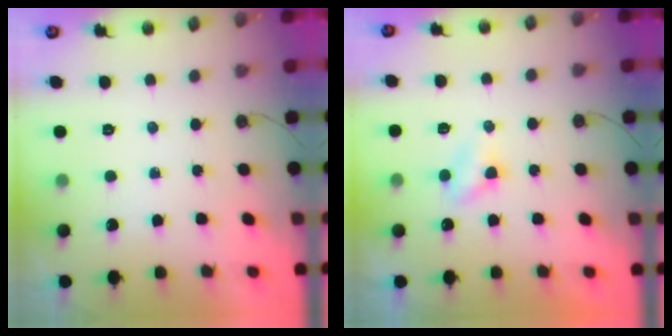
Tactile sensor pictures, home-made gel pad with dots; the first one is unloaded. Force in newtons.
{"total": 4.8, "press": 4.7, "slide": 0.5}